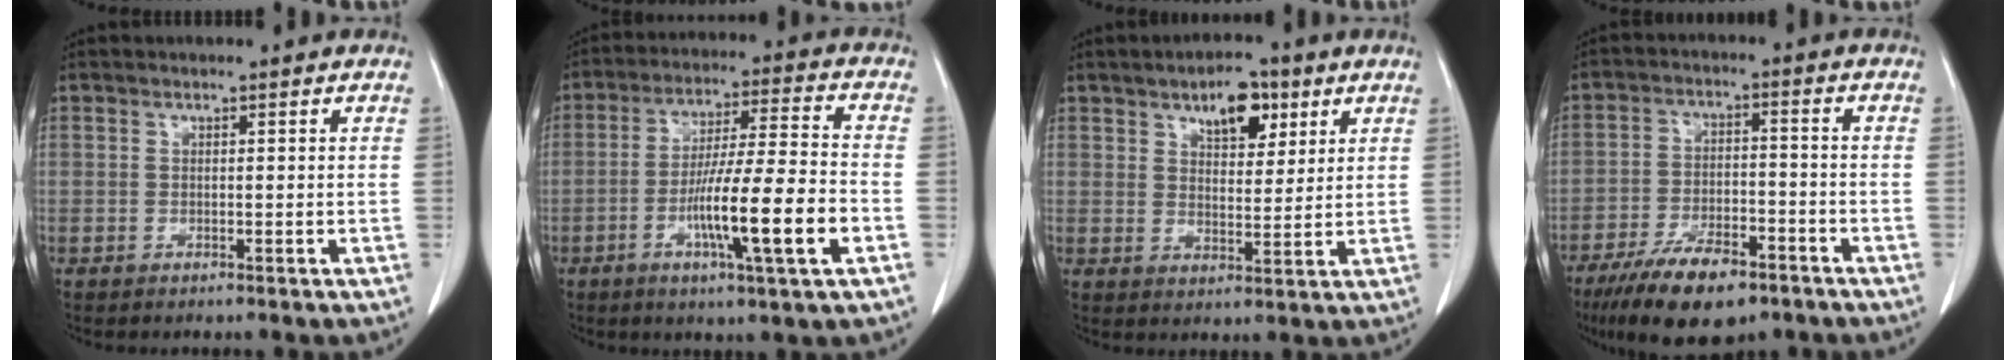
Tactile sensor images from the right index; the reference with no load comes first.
{"total": 13.7, "force": [-4.5, 0.2, 12.9], "torque": [-0.224, -0.005, -0.076]}
{"total": 7.0, "force": [3.9, 3.3, 4.8], "torque": [-0.071, 0.006, 0.062]}
{"total": 12.1, "force": [-8.3, 4.1, 7.8], "torque": [-0.135, -0.010, -0.140]}